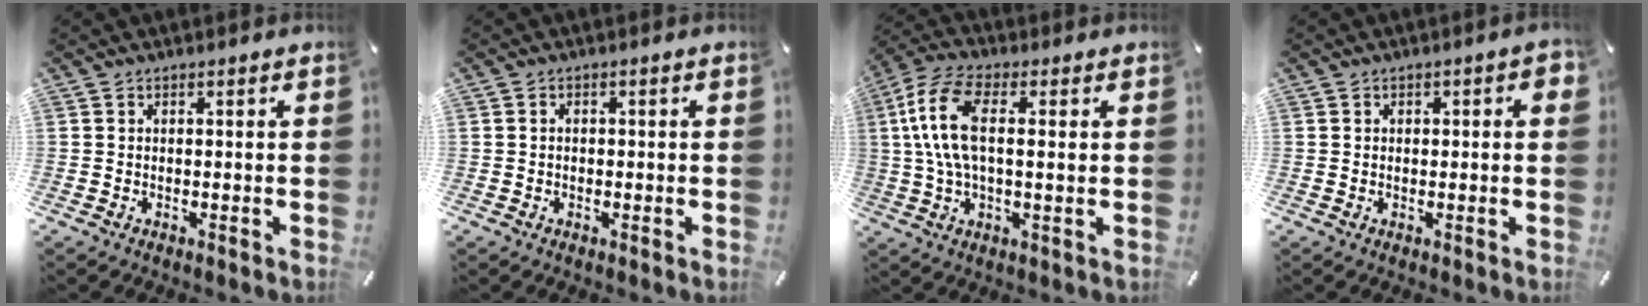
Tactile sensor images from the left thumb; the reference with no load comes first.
{"total": 1.1, "force": [-0.2, 0.9, 0.6], "torque": [-0.013, 0.005, -0.005]}
{"total": 11.5, "force": [2.1, 4.6, 10.3], "torque": [-0.234, -0.009, 0.032]}
{"total": 1.5, "force": [0.1, 1.1, 1.1], "torque": [-0.012, 0.005, -0.003]}